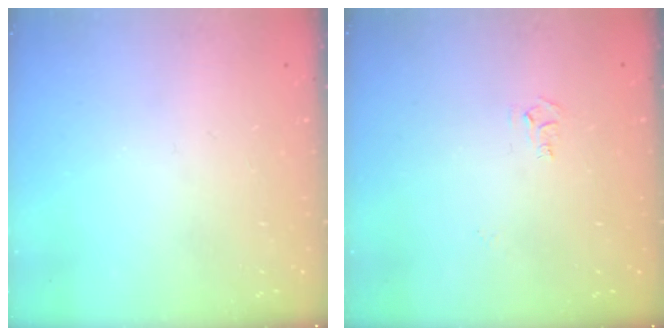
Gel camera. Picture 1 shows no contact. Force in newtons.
{"total": 4.8, "press": 4.8, "slide": 0.5}